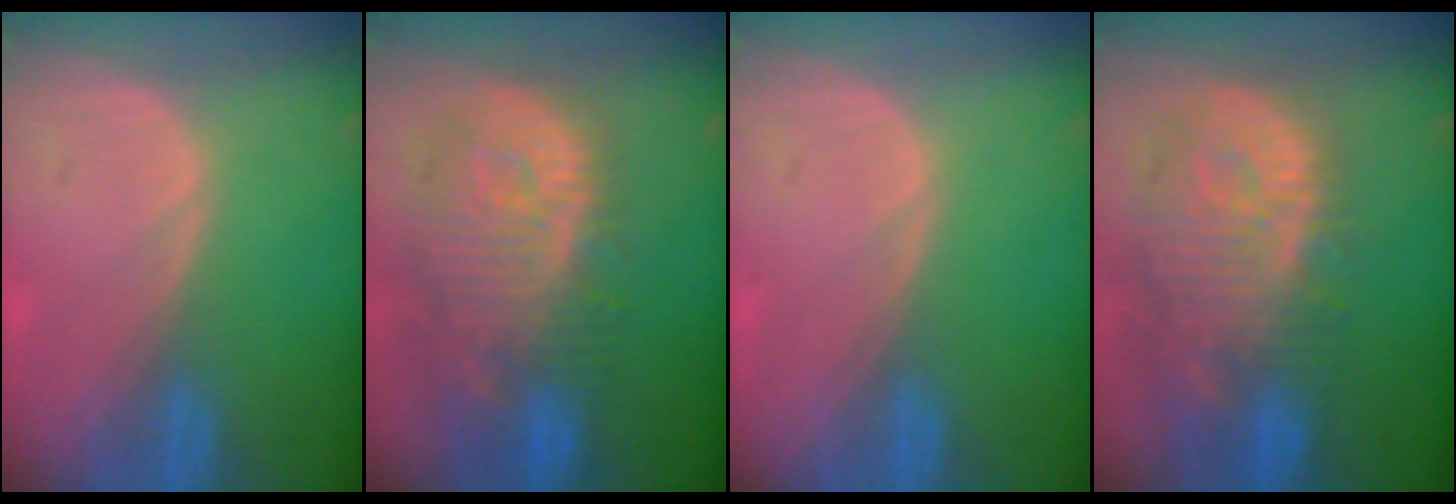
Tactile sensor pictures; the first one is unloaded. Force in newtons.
{"total": 12.4, "press": 11.0, "slide": 5.7}
{"total": 0.0}
{"total": 13.1, "press": 11.5, "slide": 6.4}